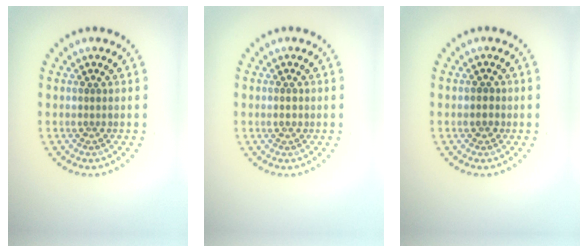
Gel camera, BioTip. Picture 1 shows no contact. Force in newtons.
{"total": 1.0, "press": 1.0, "slide": 0.1}
{"total": 1.3, "press": 1.2, "slide": 0.4}